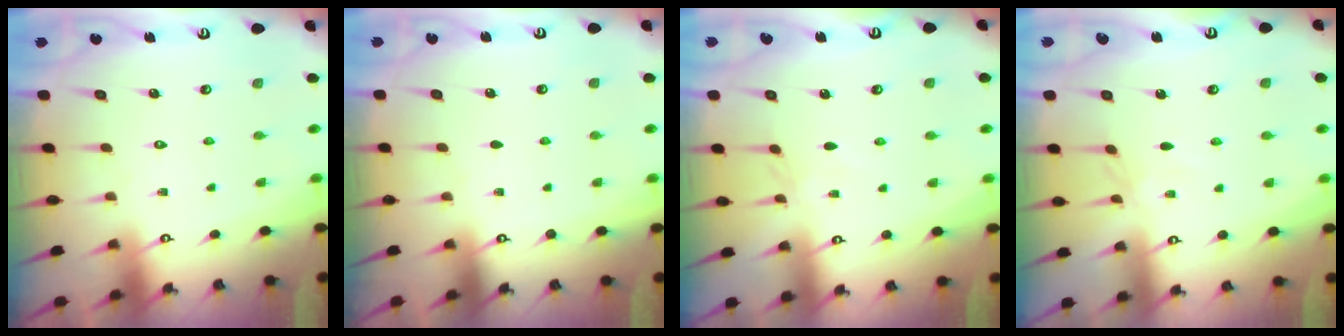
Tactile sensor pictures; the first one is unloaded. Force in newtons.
{"total": 0.0}
{"total": 2.7, "press": 2.7, "slide": 0.4}
{"total": 2.2, "press": 2.2, "slide": 0.3}